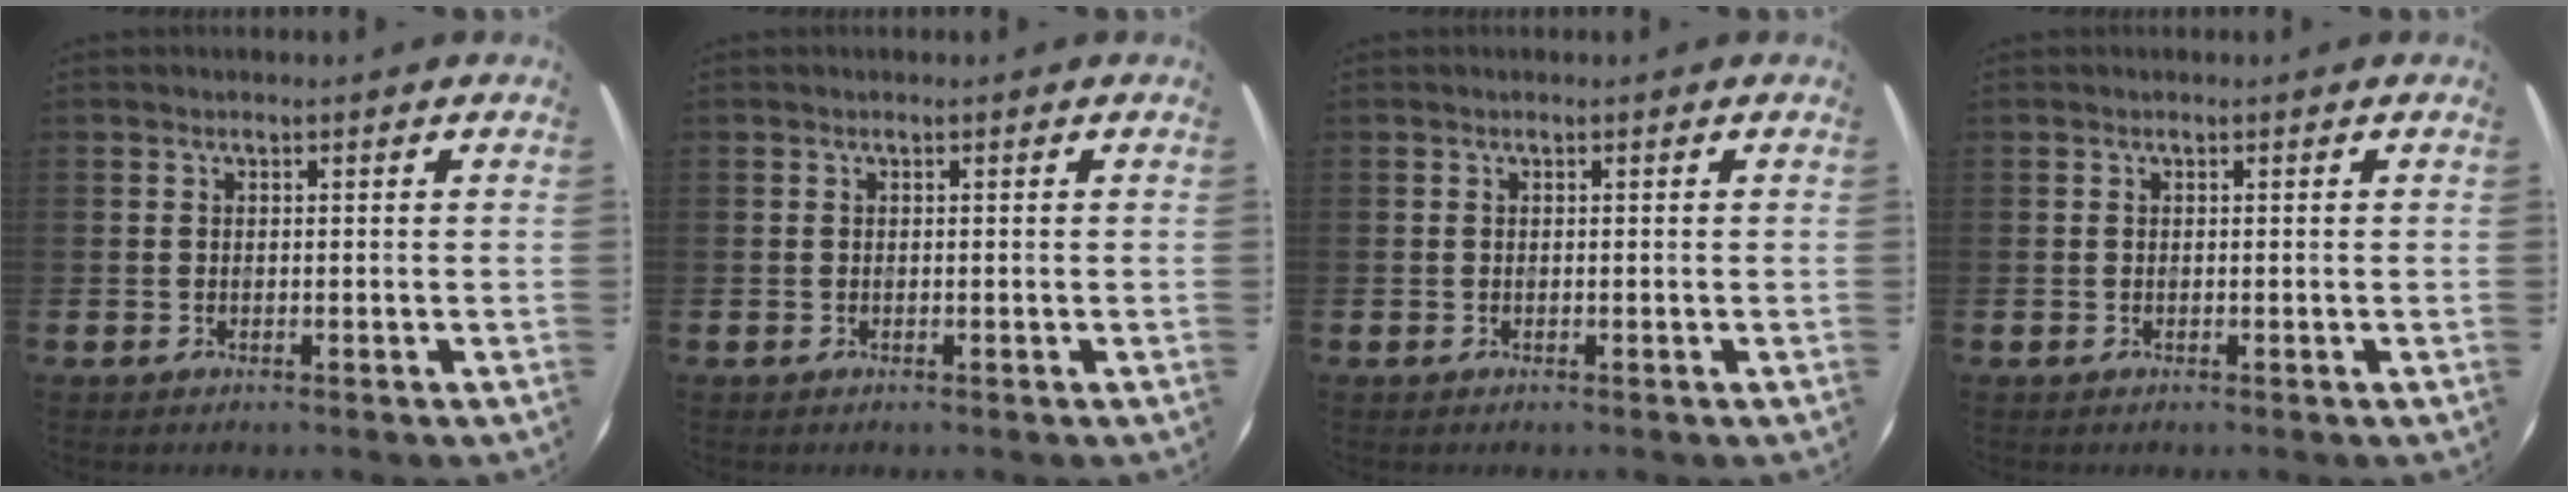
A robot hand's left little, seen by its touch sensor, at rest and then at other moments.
{"total": 0.0}
{"total": 0.0}
{"total": 0.0}